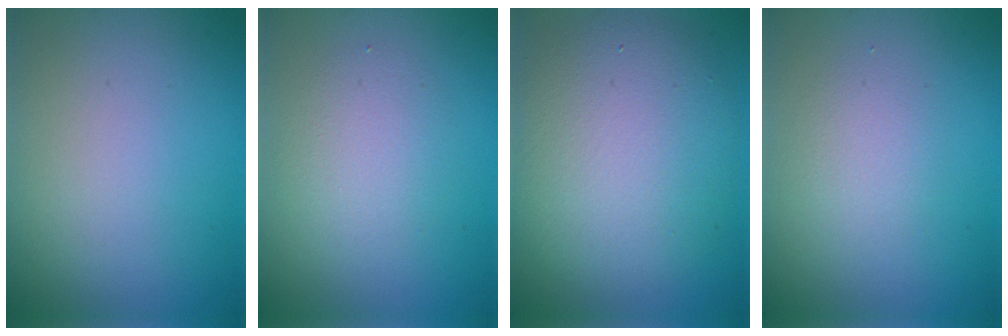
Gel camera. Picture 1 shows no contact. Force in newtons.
{"total": 2.7, "press": 2.7, "slide": 0.2}
{"total": 8.6, "press": 8.6, "slide": 0.5}
{"total": 1.7, "press": 1.7, "slide": 0.0}